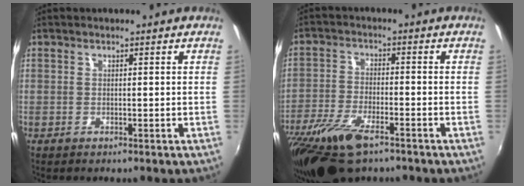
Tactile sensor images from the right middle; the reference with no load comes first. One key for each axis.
{"total": 13.9, "fx": -9.4, "fy": 5.1, "fz": 9.0, "tx": -0.204, "ty": -0.038, "tz": -0.178}